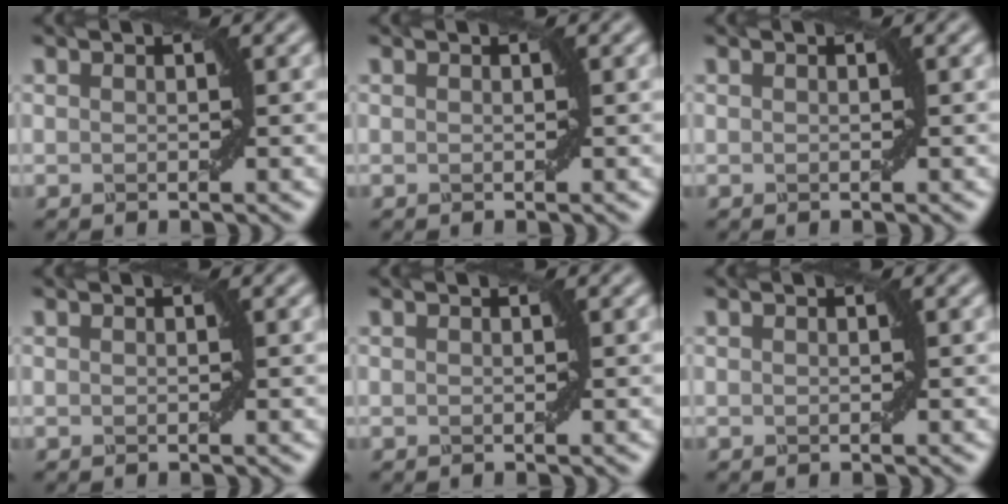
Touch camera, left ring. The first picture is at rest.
{"total": 0.0}
{"total": 0.0}
{"total": 0.0}
{"total": 0.0}
{"total": 0.0}